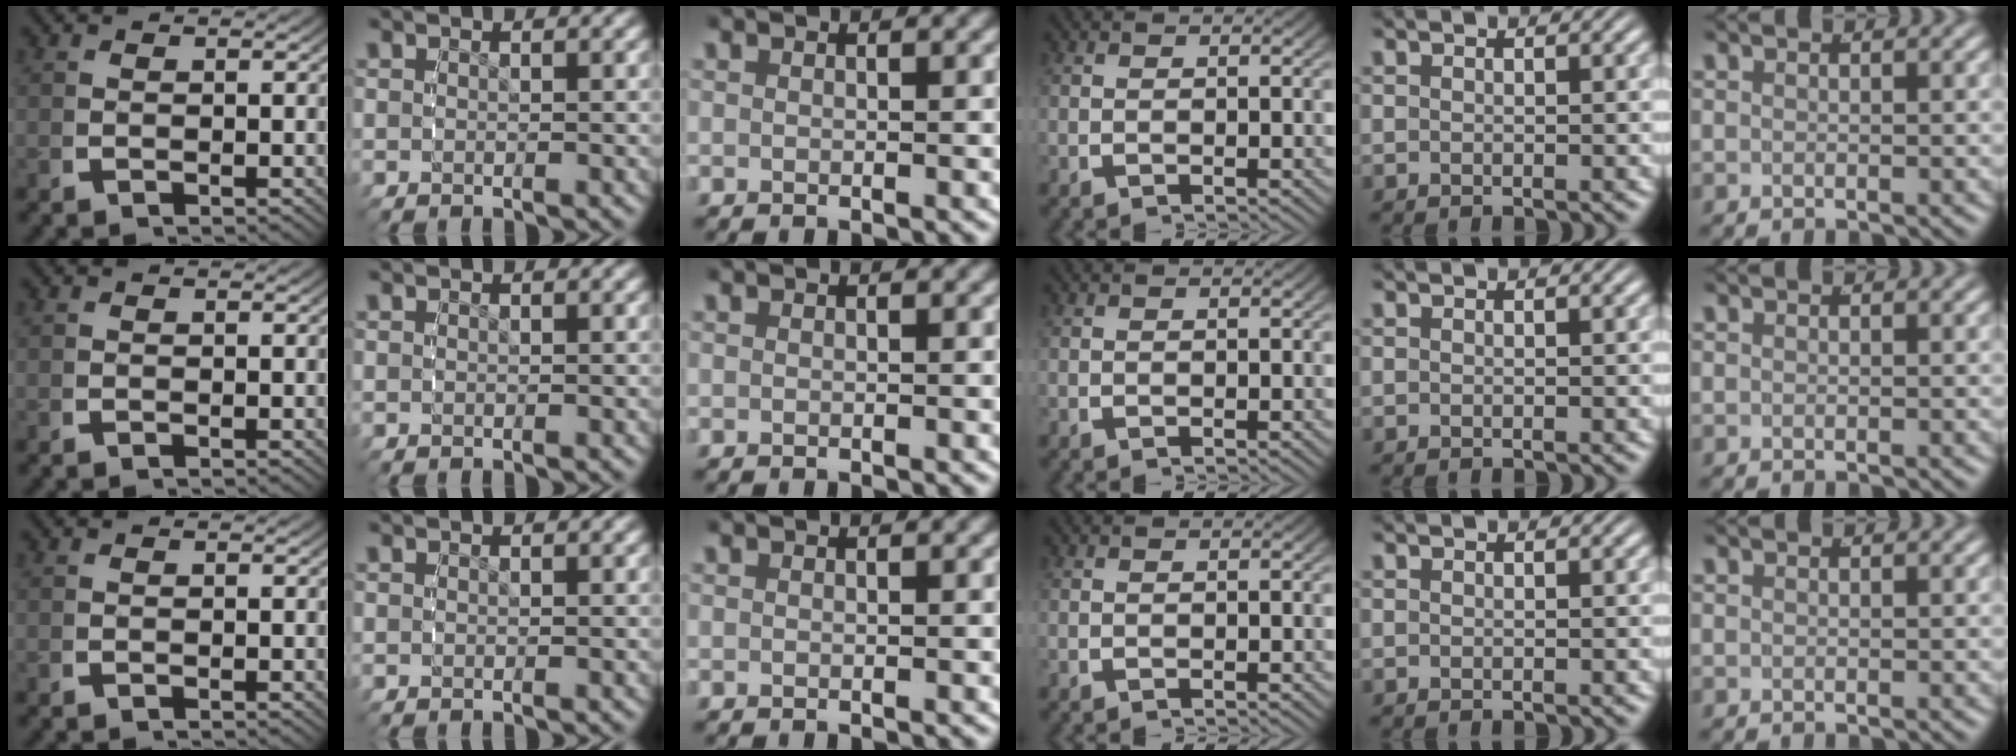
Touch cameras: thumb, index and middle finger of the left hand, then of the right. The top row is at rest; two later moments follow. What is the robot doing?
{"motion": "reach", "object": "backpack"}